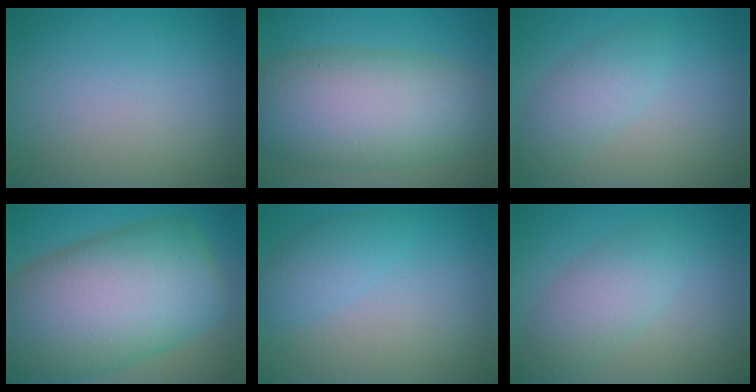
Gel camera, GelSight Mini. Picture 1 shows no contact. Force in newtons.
{"total": 10.8, "press": 10.8, "slide": 0.7}
{"total": 2.7, "press": 2.7, "slide": 0.1}
{"total": 16.9, "press": 16.9, "slide": 0.7}
{"total": 2.2, "press": 2.2, "slide": 0.2}
{"total": 3.8, "press": 3.7, "slide": 0.3}